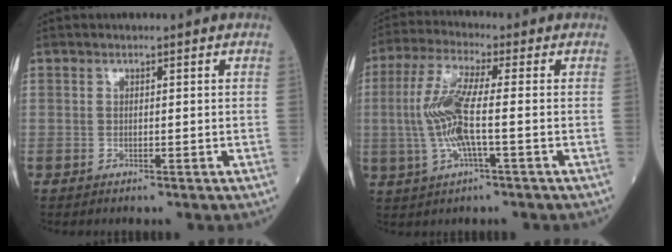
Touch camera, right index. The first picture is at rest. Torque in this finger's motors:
{"motor_torque": [0.70, 0.31, 0.29, 0.21]}